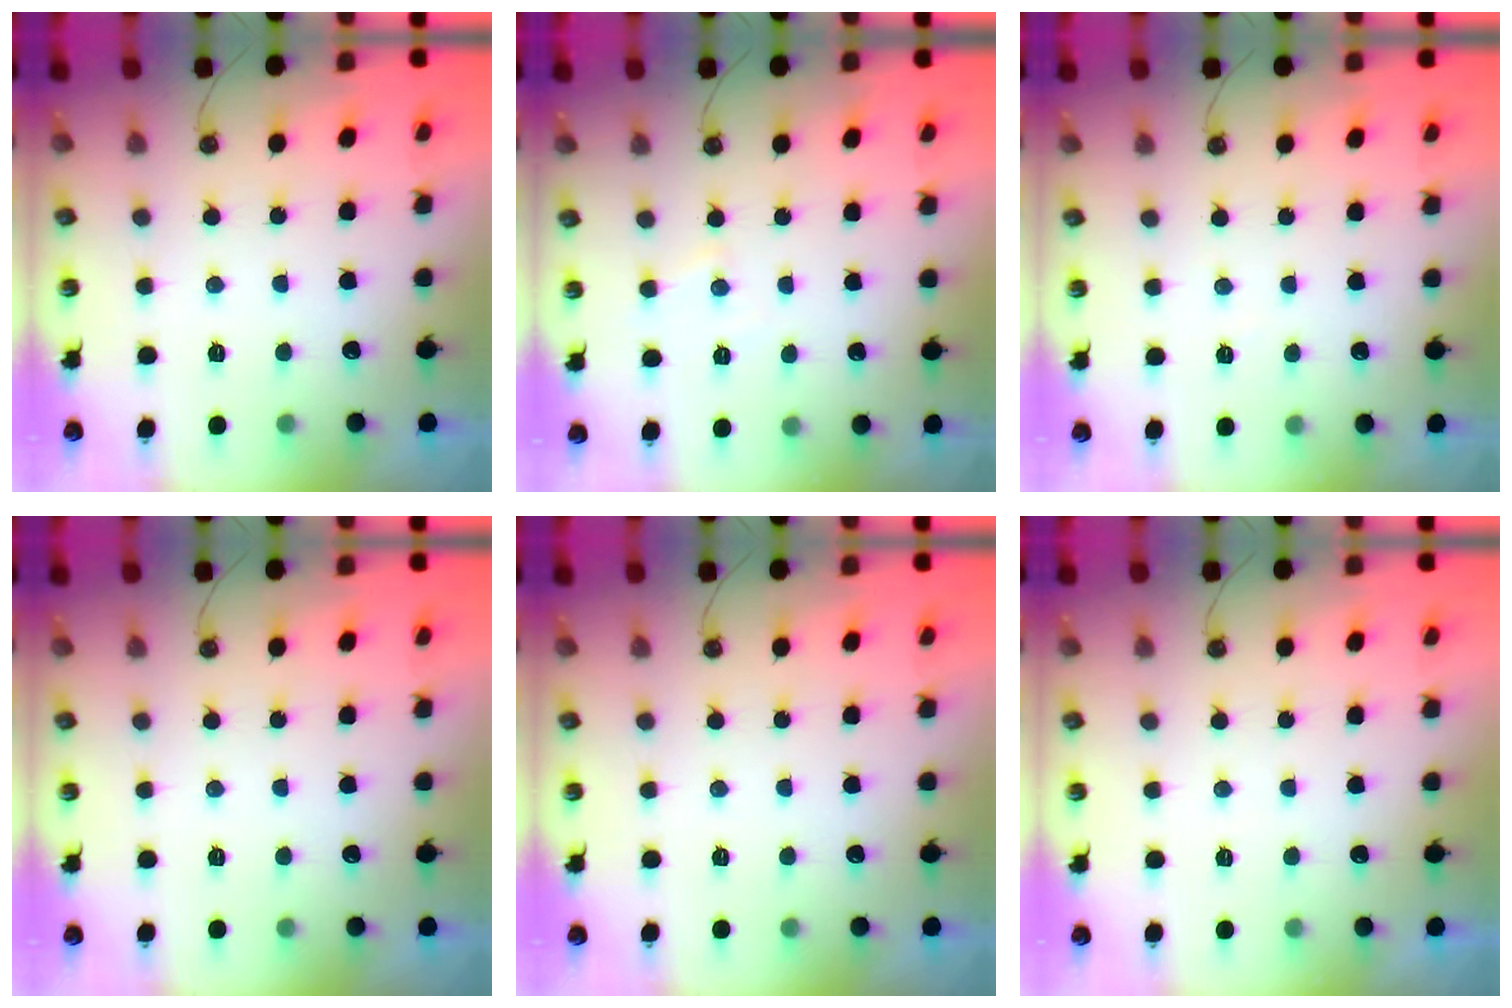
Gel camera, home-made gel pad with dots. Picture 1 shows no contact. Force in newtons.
{"total": 4.9, "press": 4.9, "slide": 0.5}
{"total": 2.6, "press": 2.6, "slide": 0.5}
{"total": 0.0}
{"total": 0.0}
{"total": 2.7, "press": 2.7, "slide": 0.4}